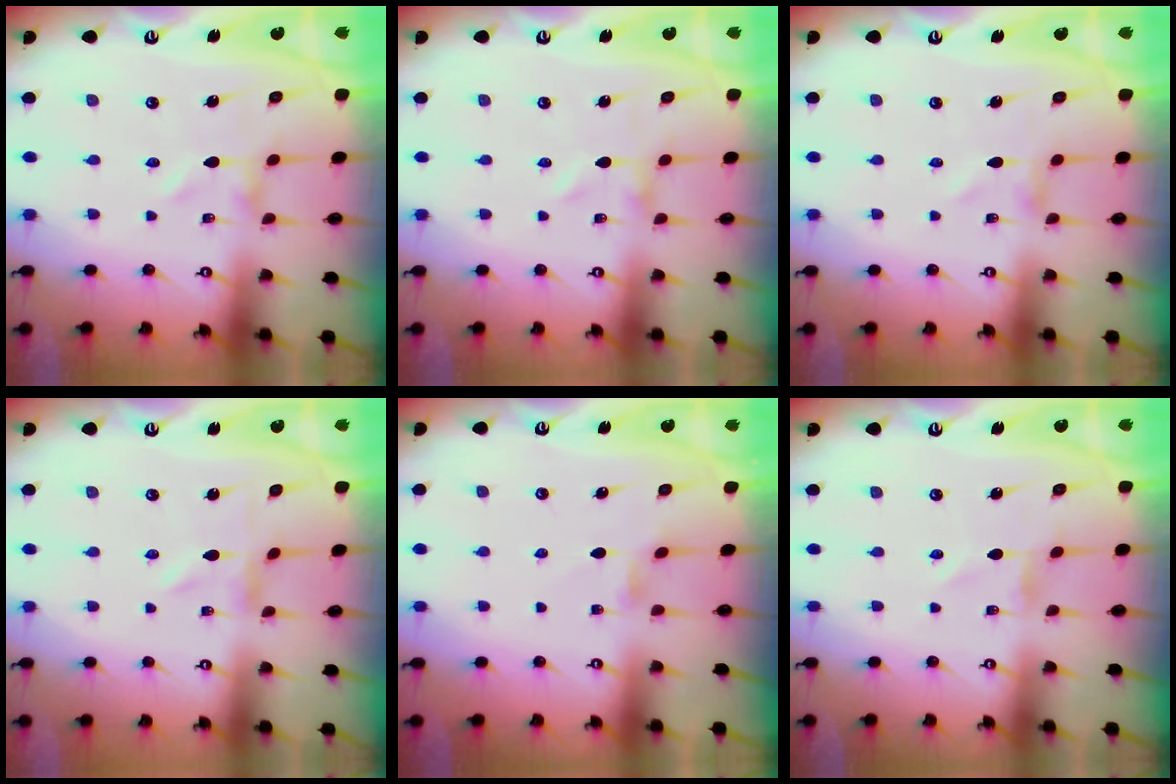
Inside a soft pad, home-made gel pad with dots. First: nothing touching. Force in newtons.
{"total": 0.0}
{"total": 0.0}
{"total": 0.0}
{"total": 2.2, "press": 2.1, "slide": 0.5}
{"total": 0.6, "press": 0.6, "slide": 0.1}